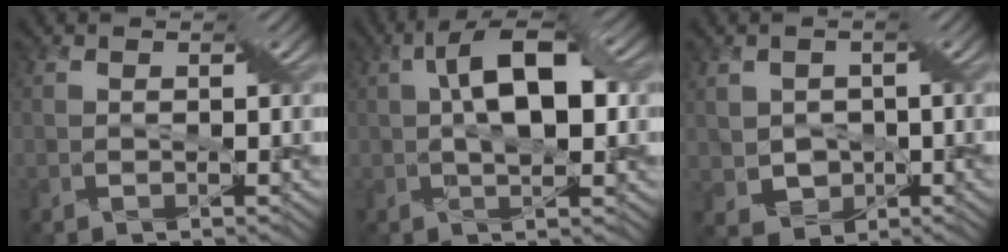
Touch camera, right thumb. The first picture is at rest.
{"total": 7.7, "force": [1.6, 2.4, 7.1], "torque": [-0.125, 0.015, 0.027]}
{"total": 3.1, "force": [0.3, 2.8, 1.1], "torque": [-0.058, -0.020, 0.010]}